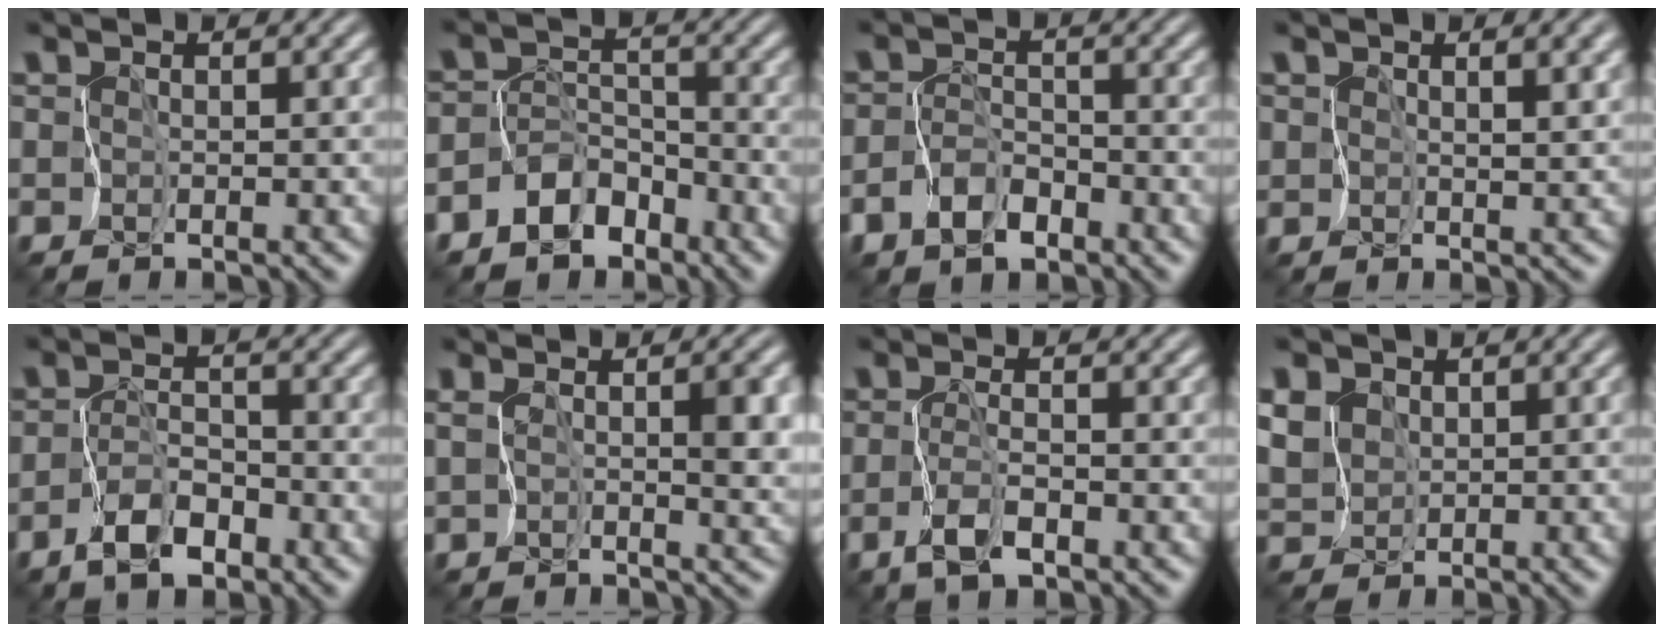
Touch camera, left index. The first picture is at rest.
{"total": 4.8, "force": [-3.5, 3.1, 1.1], "torque": [0.005, 0.017, -0.071]}
{"total": 2.7, "force": [-1.6, 1.7, 1.3], "torque": [-0.027, 0.006, -0.032]}
{"total": 3.8, "force": [2.2, 1.9, 2.5], "torque": [-0.025, 0.010, 0.037]}
{"total": 2.9, "force": [-1.7, 1.3, 1.8], "torque": [-0.031, 0.008, -0.034]}
{"total": 3.6, "force": [0.8, 1.2, 3.3], "torque": [-0.052, -0.003, 0.021]}
{"total": 2.0, "force": [-0.7, 0.4, 1.8], "torque": [-0.041, 0.005, -0.014]}
{"total": 5.6, "force": [2.5, 4.4, 2.3], "torque": [-0.064, 0.026, 0.039]}